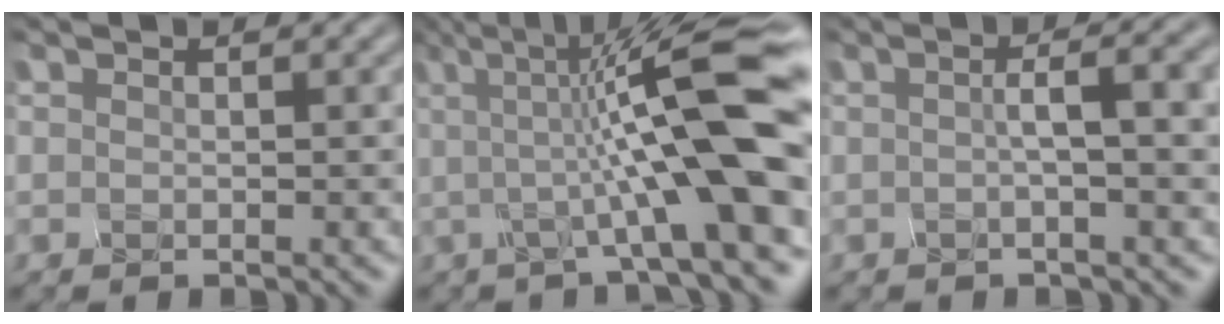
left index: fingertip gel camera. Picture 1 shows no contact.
{"total": 11.8, "force": [0.3, 2.2, 11.6], "torque": [-0.152, 0.018, -0.006]}
{"total": 6.0, "force": [1.0, 1.9, 5.6], "torque": [-0.050, 0.023, -0.003]}